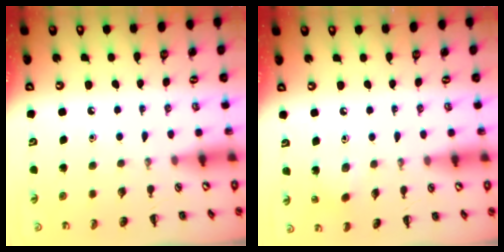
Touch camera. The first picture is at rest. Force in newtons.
{"total": 2.0, "press": 1.9, "slide": 0.5}